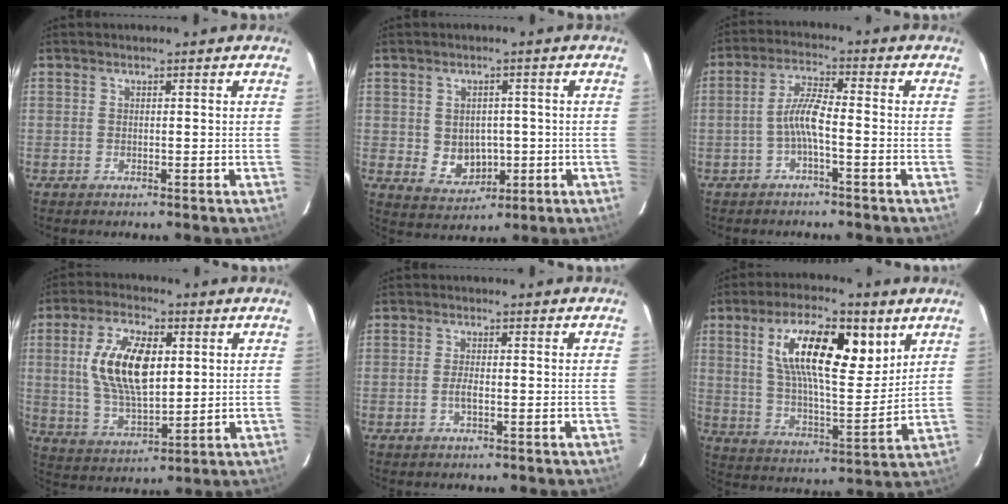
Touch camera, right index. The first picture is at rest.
{"total": 6.4, "force": [-0.6, 5.5, 3.2], "torque": [-0.062, -0.001, 0.011]}
{"total": 4.9, "force": [-1.9, 0.5, 4.4], "torque": [-0.096, 0.012, -0.037]}
{"total": 14.3, "force": [2.8, 6.9, 12.2], "torque": [-0.236, 0.006, 0.062]}
{"total": 1.8, "force": [-0.6, 0.5, 1.6], "torque": [-0.033, -0.002, -0.011]}
{"total": 16.9, "force": [5.8, 5.8, 14.8], "torque": [-0.261, 0.013, 0.098]}